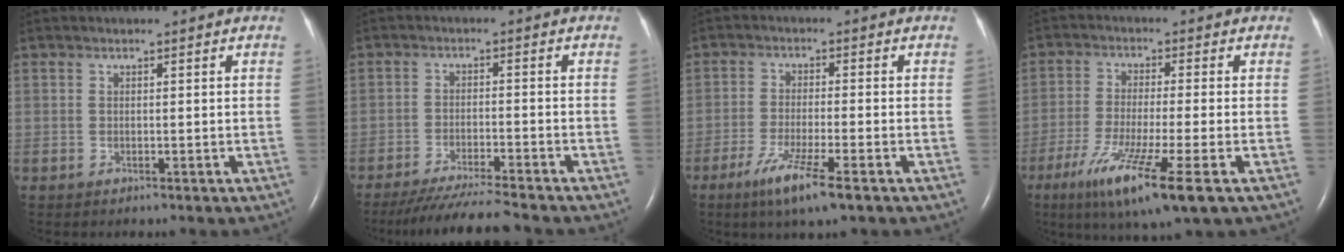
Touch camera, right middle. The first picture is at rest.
{"total": 9.5, "force": [-8.7, -0.8, 3.8], "torque": [-0.060, -0.027, -0.144]}
{"total": 7.3, "force": [-4.2, 0.1, 6.0], "torque": [-0.119, -0.019, -0.074]}
{"total": 11.8, "force": [-5.8, 0.0, 10.3], "torque": [-0.199, -0.040, -0.099]}